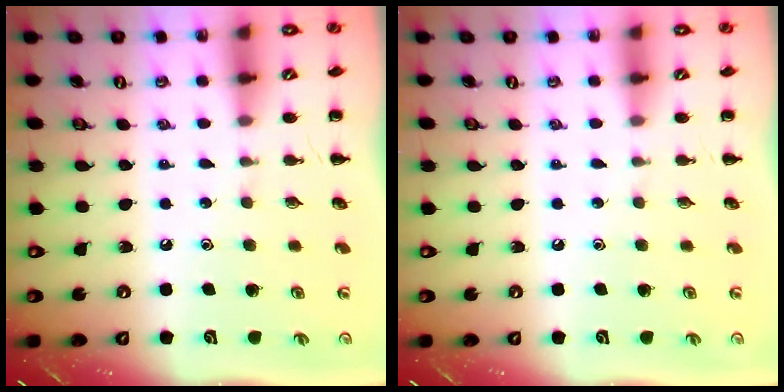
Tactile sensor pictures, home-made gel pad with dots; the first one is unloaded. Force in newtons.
{"total": 0.0}